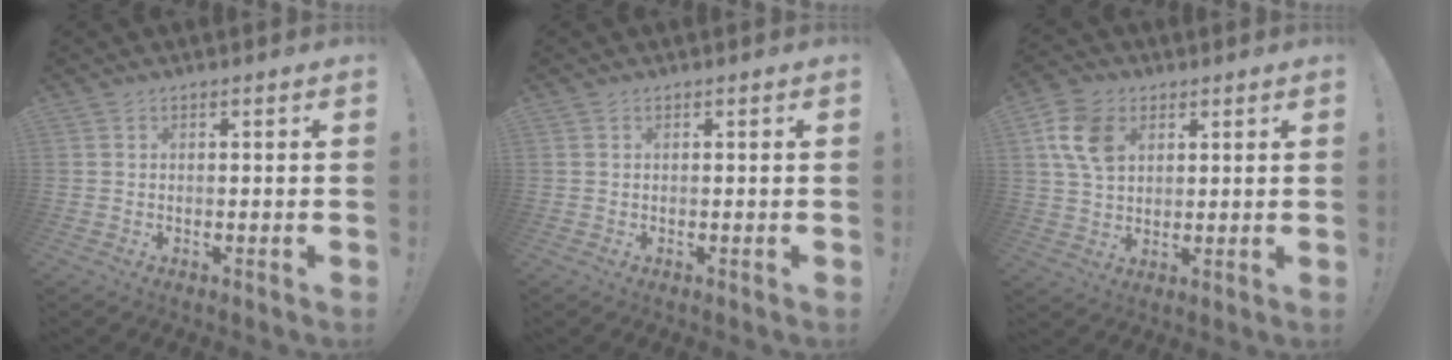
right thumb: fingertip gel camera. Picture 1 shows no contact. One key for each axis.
{"total": 0.0}
{"total": 11.6, "fx": 4.1, "fy": 8.4, "fz": 6.9, "tx": -0.124, "ty": 0.001, "tz": 0.078}